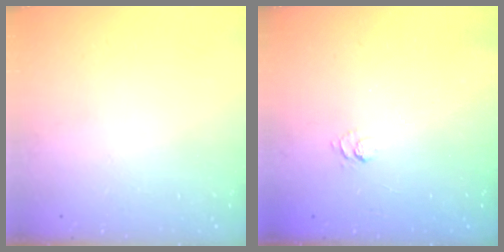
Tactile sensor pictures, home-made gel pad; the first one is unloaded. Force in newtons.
{"total": 2.5, "press": 2.0, "slide": 1.4}